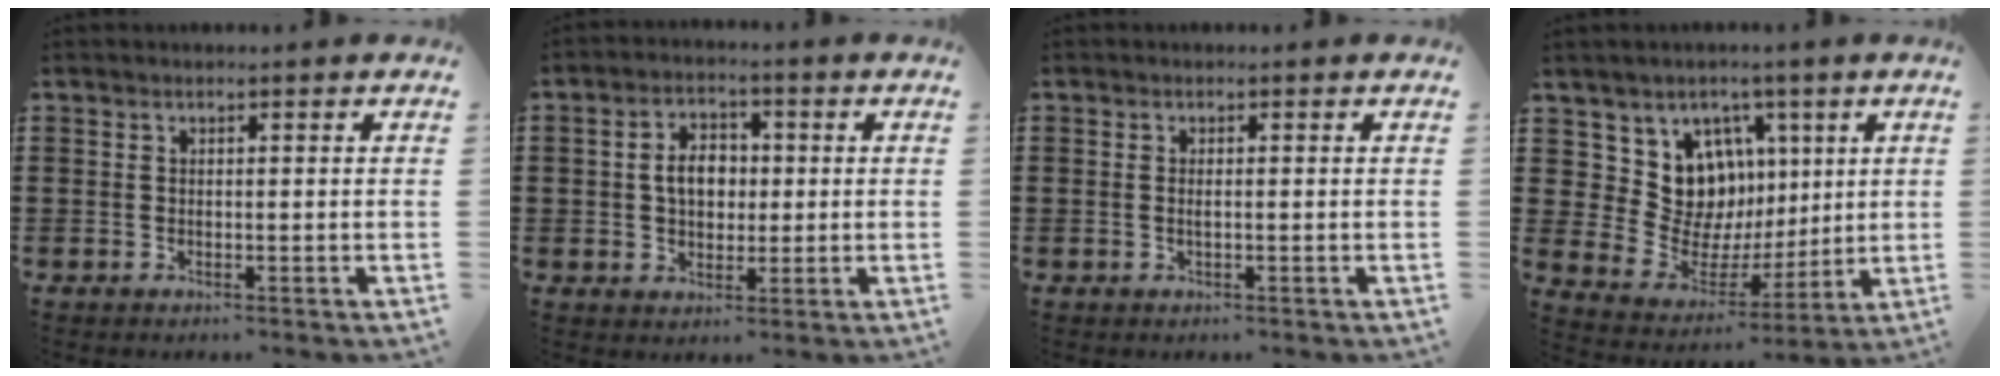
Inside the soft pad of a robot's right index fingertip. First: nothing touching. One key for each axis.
{"total": 5.1, "fx": 0.1, "fy": 3.6, "fz": 3.7, "tx": -0.079, "ty": 0.009, "tz": -0.006}
{"total": 1.0, "fx": -0.1, "fy": 0.2, "fz": 0.9, "tx": -0.018, "ty": -0.002, "tz": -0.001}
{"total": 10.6, "fx": 3.5, "fy": 9.3, "fz": 3.8, "tx": -0.091, "ty": -0.023, "tz": 0.075}